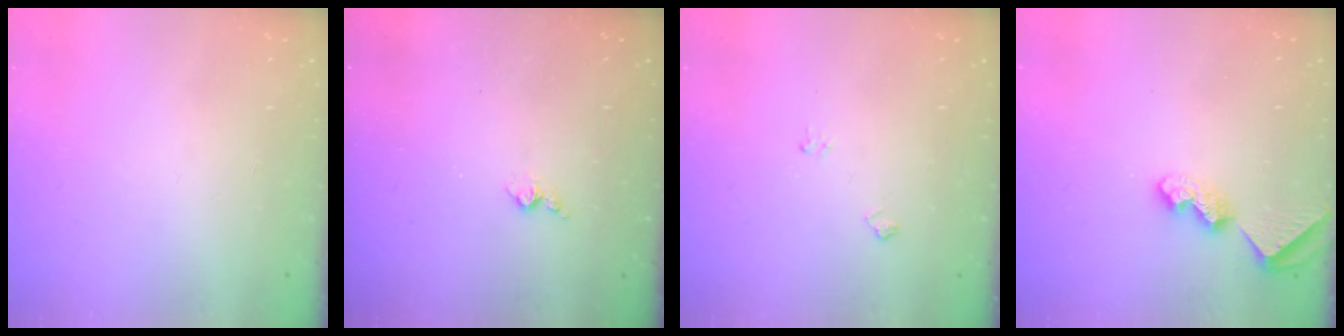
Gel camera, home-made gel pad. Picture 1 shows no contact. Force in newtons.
{"total": 3.7, "press": 3.7, "slide": 0.4}
{"total": 4.5, "press": 4.4, "slide": 0.6}
{"total": 8.0, "press": 8.0, "slide": 0.8}